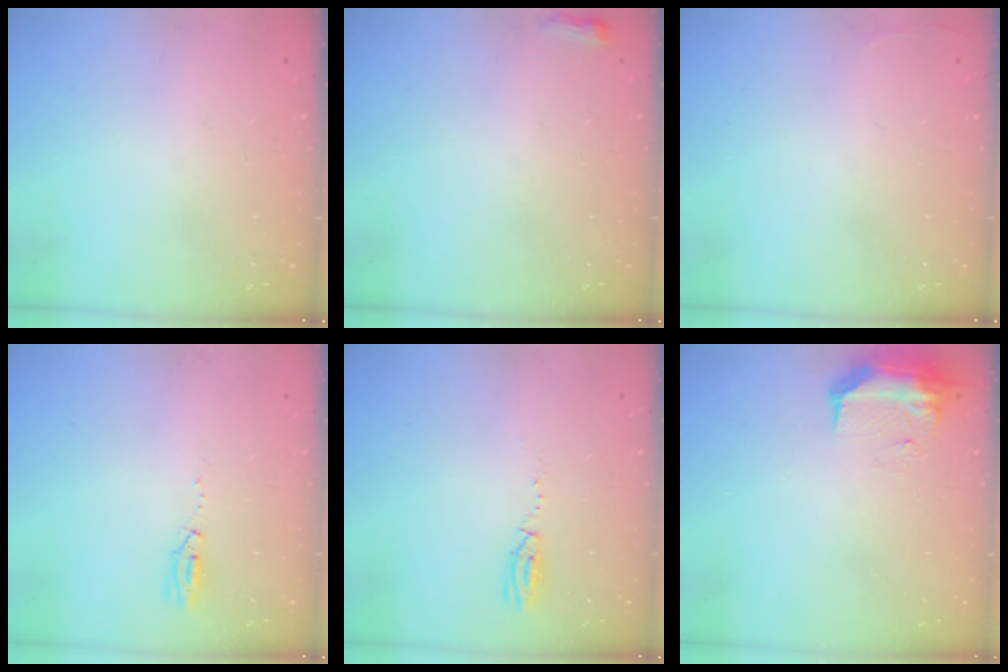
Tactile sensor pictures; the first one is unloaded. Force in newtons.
{"total": 3.5, "press": 3.4, "slide": 0.8}
{"total": 2.5, "press": 2.4, "slide": 0.9}
{"total": 4.2, "press": 2.6, "slide": 3.3}
{"total": 17.0, "press": 5.1, "slide": 16.2}
{"total": 15.7, "press": 10.5, "slide": 11.7}